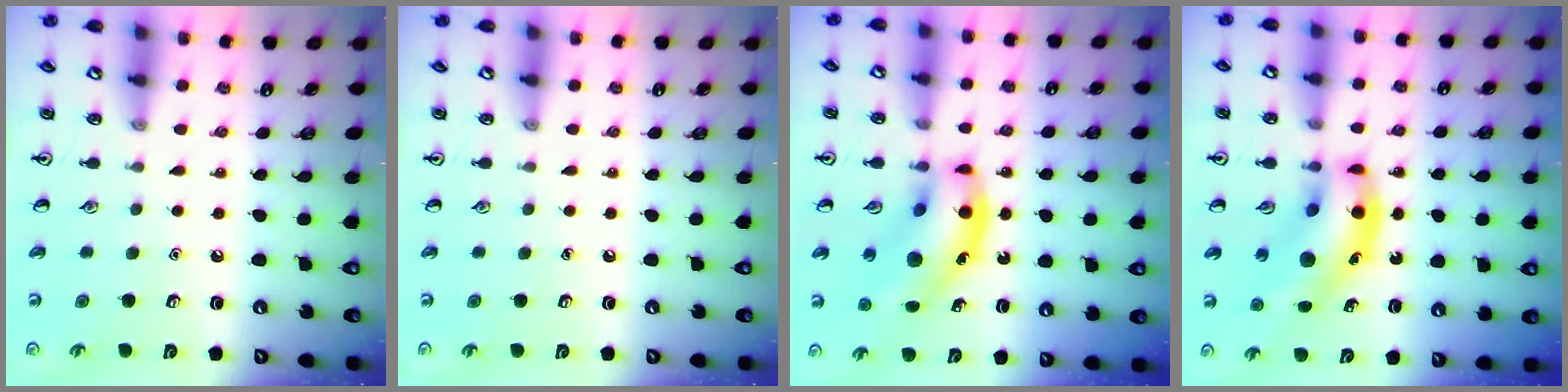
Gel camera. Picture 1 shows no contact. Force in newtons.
{"total": 0.0}
{"total": 14.2, "press": 13.6, "slide": 3.8}
{"total": 13.6, "press": 13.1, "slide": 3.7}